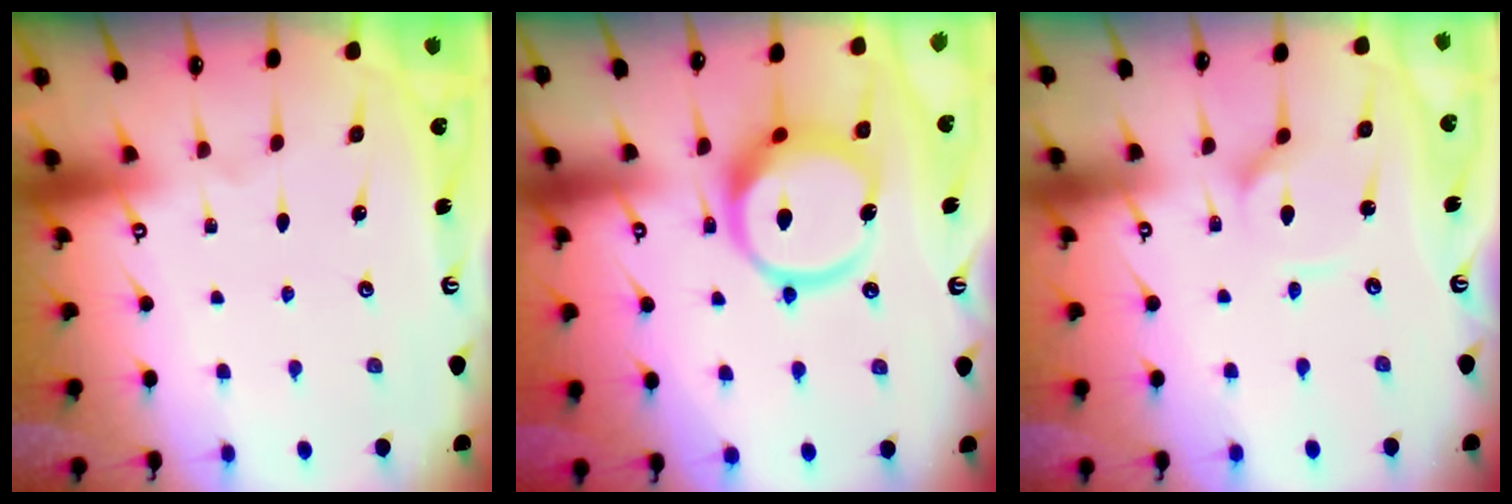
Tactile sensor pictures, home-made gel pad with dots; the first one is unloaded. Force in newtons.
{"total": 14.7, "press": 14.5, "slide": 2.4}
{"total": 3.3, "press": 3.3, "slide": 0.4}